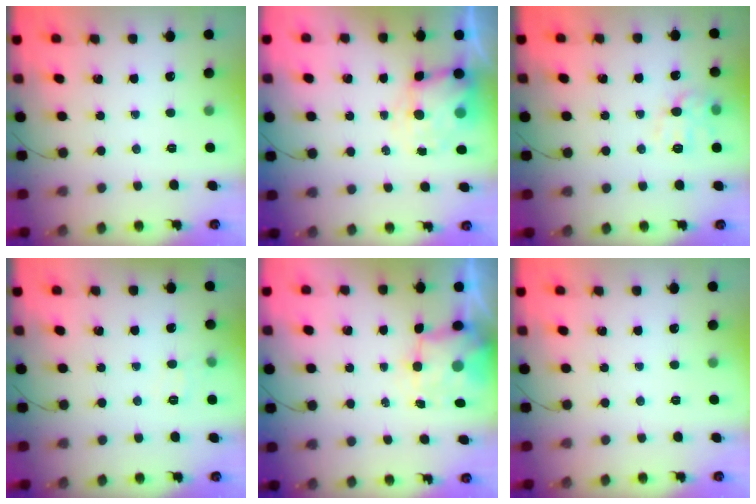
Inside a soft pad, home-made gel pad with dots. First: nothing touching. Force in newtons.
{"total": 4.8, "press": 4.7, "slide": 1.0}
{"total": 10.1, "press": 10.1, "slide": 0.7}
{"total": 5.6, "press": 5.4, "slide": 1.2}
{"total": 4.5, "press": 4.3, "slide": 1.1}
{"total": 0.0}